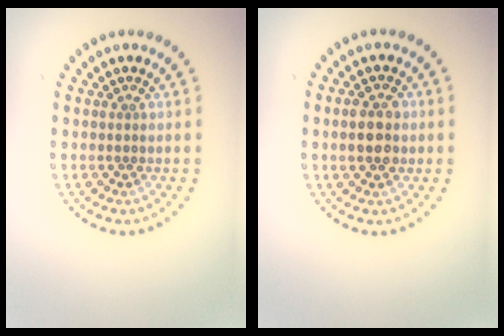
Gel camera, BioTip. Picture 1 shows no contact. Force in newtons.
{"total": 2.9, "press": 2.9, "slide": 0.3}